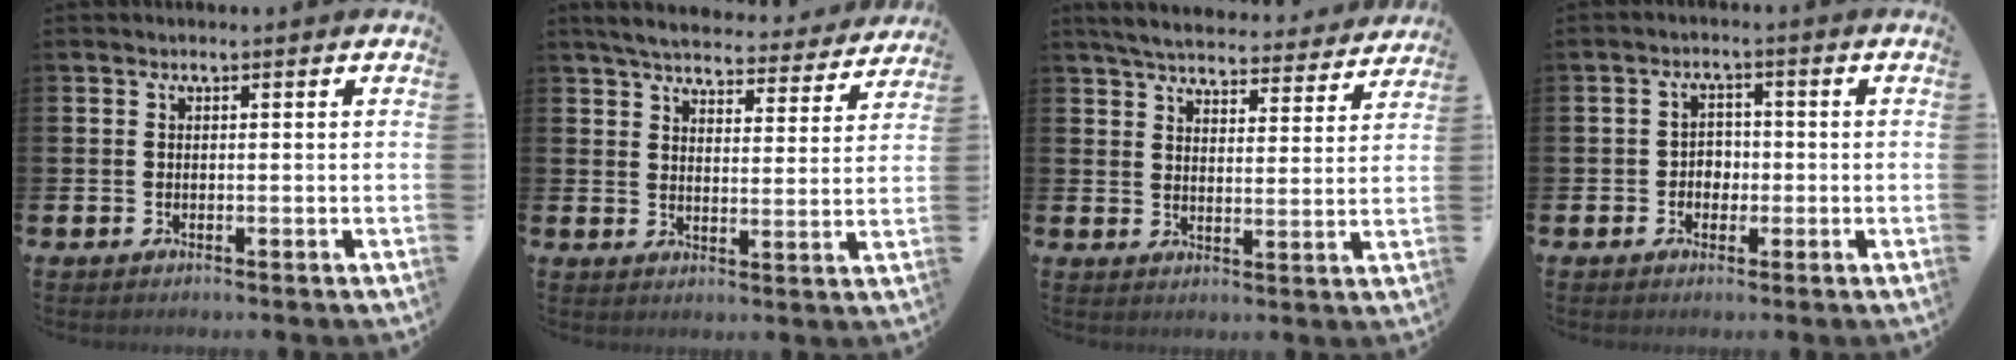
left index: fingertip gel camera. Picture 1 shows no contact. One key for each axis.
{"total": 5.6, "fx": 5.4, "fy": 0.9, "fz": 1.3, "tx": -0.044, "ty": -0.035, "tz": 0.092}
{"total": 5.5, "fx": 5.3, "fy": 1.0, "fz": 1.1, "tx": -0.039, "ty": -0.036, "tz": 0.091}
{"total": 2.6, "fx": -0.7, "fy": 2.3, "fz": 1.0, "tx": -0.015, "ty": 0.004, "tz": -0.020}